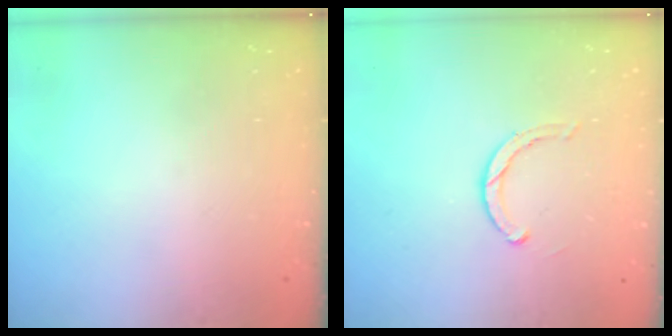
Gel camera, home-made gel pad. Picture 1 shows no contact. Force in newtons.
{"total": 2.8, "press": 2.7, "slide": 0.3}